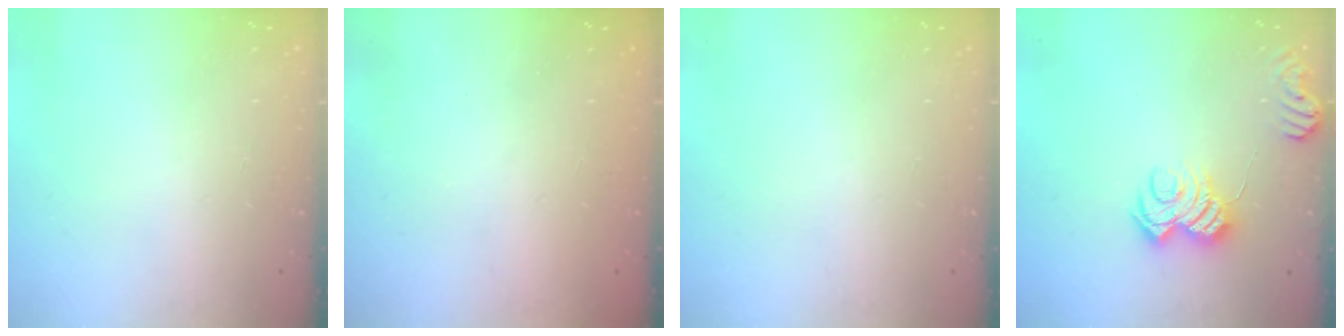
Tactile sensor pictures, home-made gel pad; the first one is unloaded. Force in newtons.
{"total": 2.5, "press": 2.3, "slide": 0.8}
{"total": 0.0}
{"total": 8.2, "press": 8.2, "slide": 0.7}